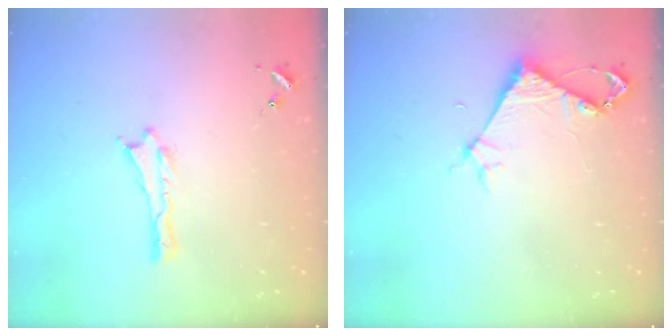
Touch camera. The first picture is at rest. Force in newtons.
{"total": 3.9, "press": 3.8, "slide": 0.3}